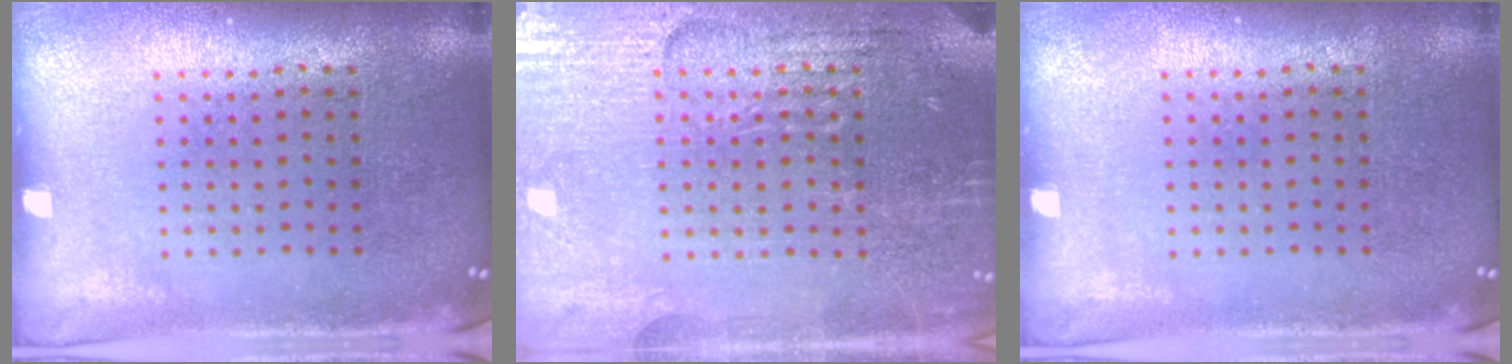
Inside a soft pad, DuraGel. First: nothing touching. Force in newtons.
{"total": 4.0, "press": 3.9, "slide": 1.0}
{"total": 0.0}